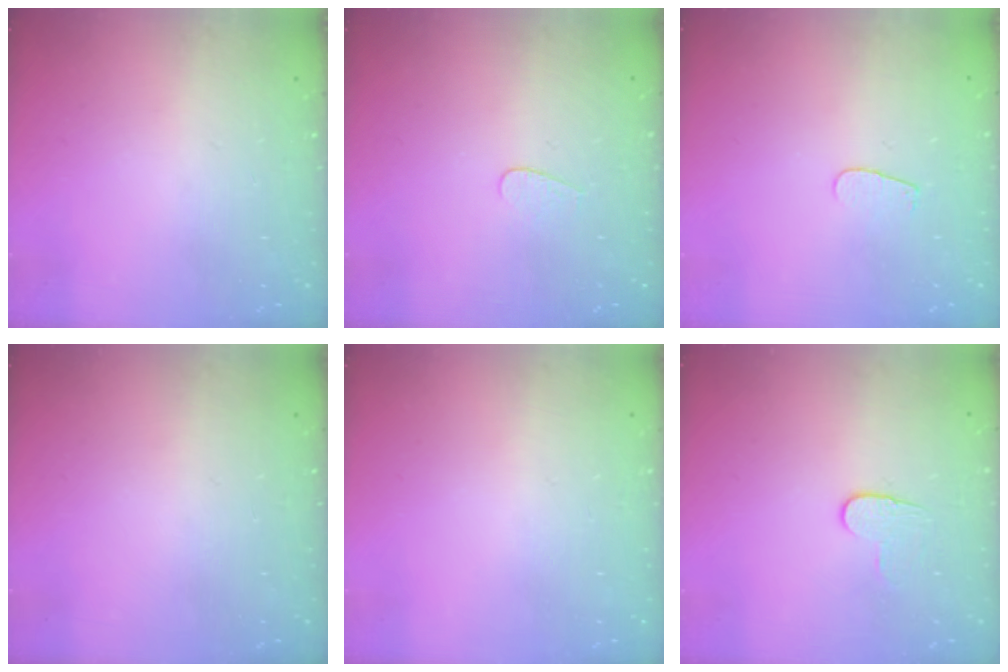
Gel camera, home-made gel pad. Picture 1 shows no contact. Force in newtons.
{"total": 3.5, "press": 3.5, "slide": 0.3}
{"total": 2.6, "press": 2.5, "slide": 0.3}
{"total": 0.0}
{"total": 0.0}
{"total": 6.1, "press": 6.1, "slide": 0.5}